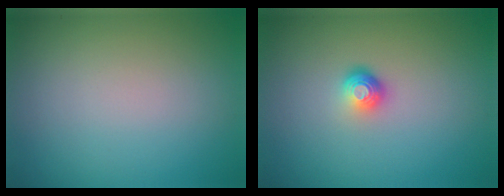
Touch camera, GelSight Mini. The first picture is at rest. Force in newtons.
{"total": 1.8, "press": 1.2, "slide": 1.4}